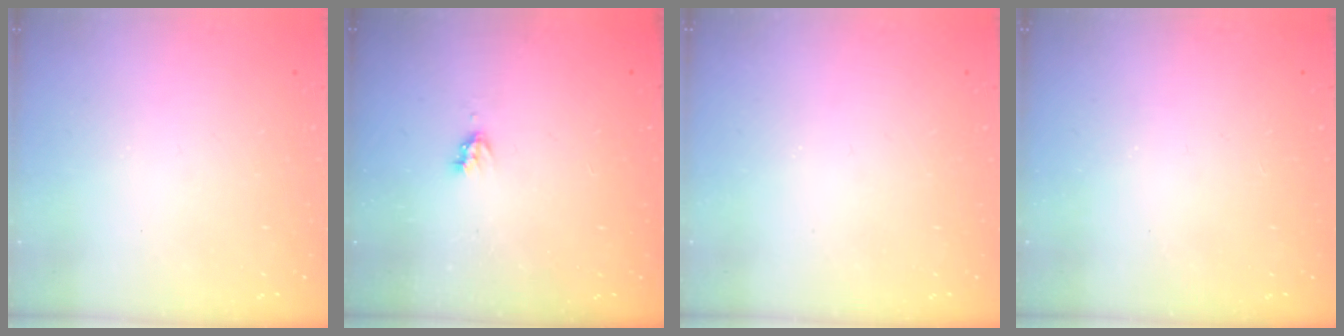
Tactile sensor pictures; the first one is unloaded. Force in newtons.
{"total": 2.6, "press": 2.6, "slide": 0.4}
{"total": 0.0}
{"total": 1.7, "press": 1.7, "slide": 0.2}